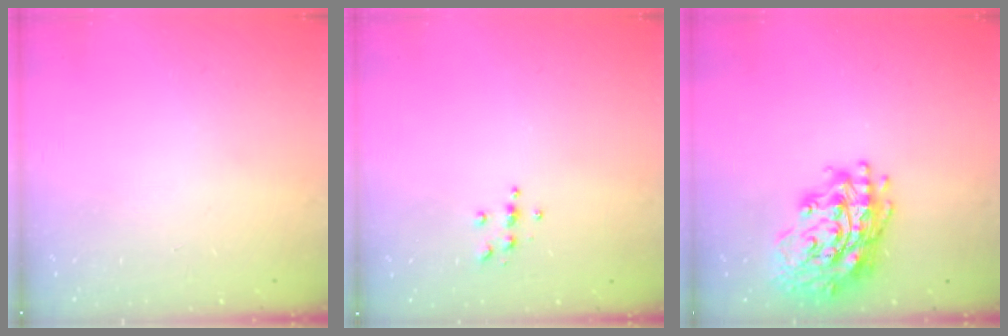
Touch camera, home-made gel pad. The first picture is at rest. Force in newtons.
{"total": 3.8, "press": 3.8, "slide": 0.4}
{"total": 19.4, "press": 19.2, "slide": 3.0}